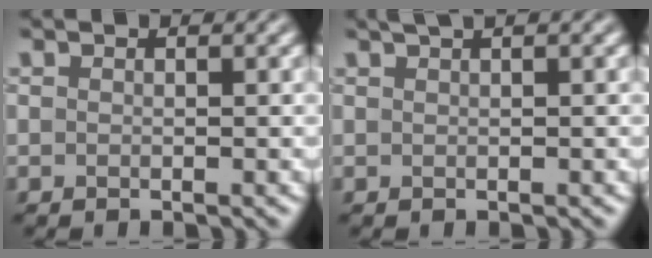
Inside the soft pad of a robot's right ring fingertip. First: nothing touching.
{"total": 2.0, "force": [1.3, 0.6, 1.3], "torque": [-0.015, 0.003, 0.014]}